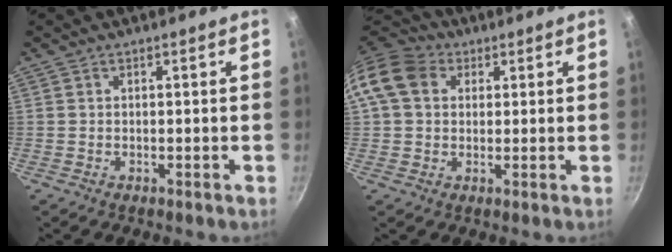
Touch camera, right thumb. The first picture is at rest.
{"total": 11.2, "force": [3.0, 8.9, 6.2], "torque": [-0.100, 0.017, 0.038]}